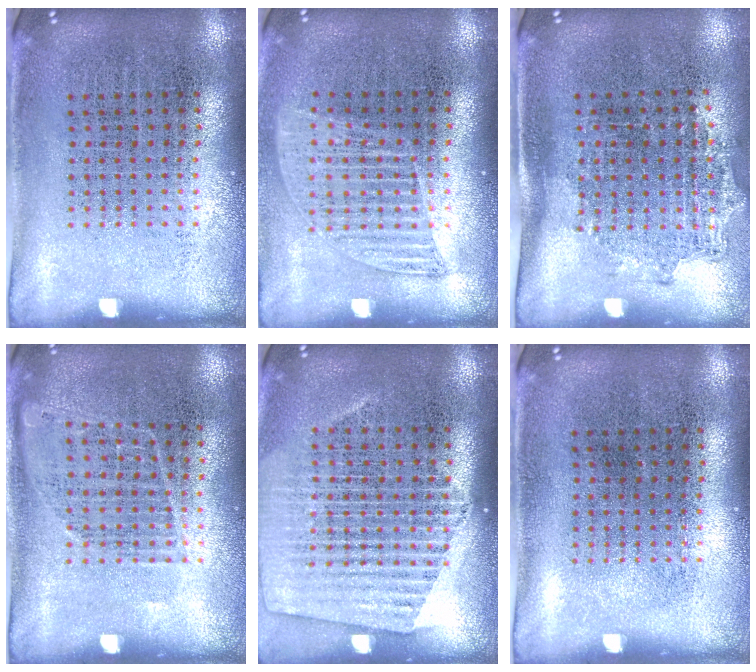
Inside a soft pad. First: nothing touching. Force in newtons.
{"total": 1.2, "press": 1.1, "slide": 0.5}
{"total": 1.4, "press": 1.1, "slide": 0.9}
{"total": 0.9, "press": 0.9, "slide": 0.2}
{"total": 1.6, "press": 1.5, "slide": 0.6}
{"total": 0.0}